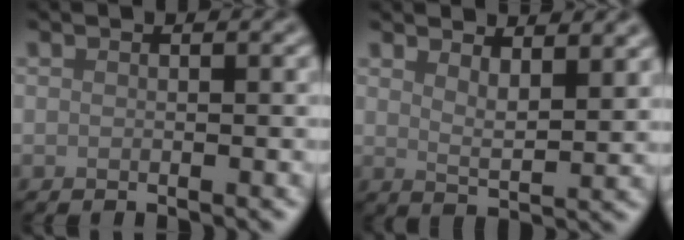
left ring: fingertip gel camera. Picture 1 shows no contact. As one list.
[{"total": 3.7, "force": [2.7, 1.1, 2.2], "torque": [-0.032, -0.003, 0.048]}]